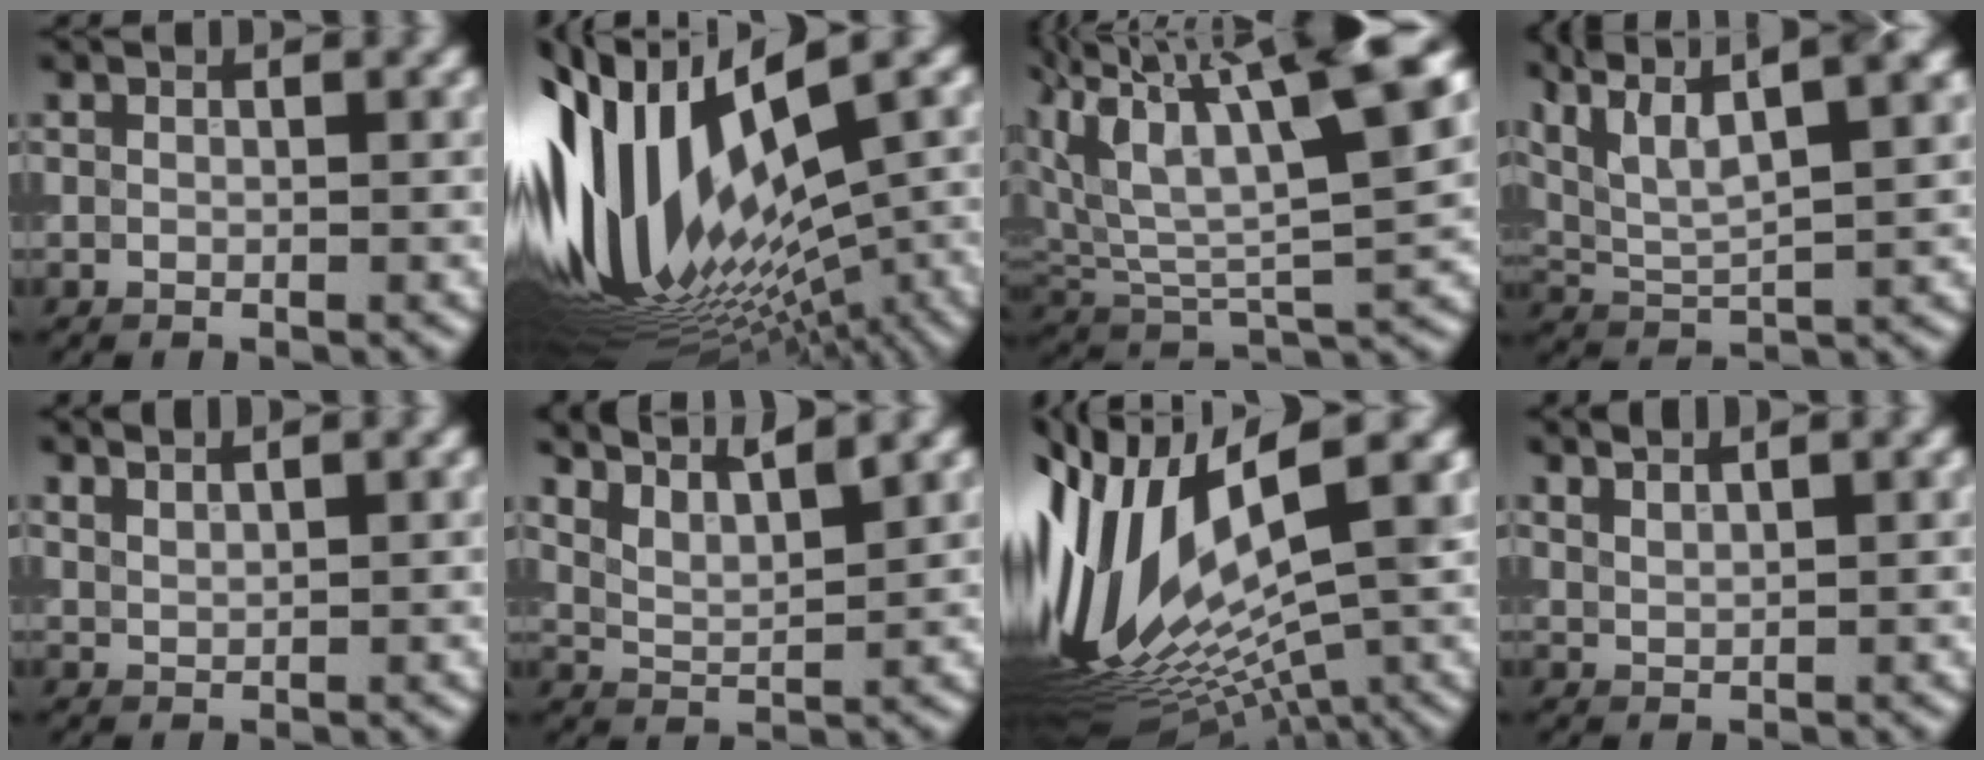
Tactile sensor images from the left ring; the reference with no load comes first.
{"total": 16.2, "force": [0.3, 7.2, 14.6], "torque": [-0.290, 0.000, 0.020]}
{"total": 12.7, "force": [6.7, 4.5, 9.7], "torque": [-0.175, 0.008, 0.124]}
{"total": 10.9, "force": [7.0, 3.6, 7.5], "torque": [-0.153, 0.035, 0.095]}
{"total": 2.1, "force": [1.8, 0.6, 0.9], "torque": [-0.004, 0.003, 0.025]}
{"total": 6.0, "force": [4.9, 1.7, 3.0], "torque": [-0.047, 0.026, 0.060]}
{"total": 16.6, "force": [2.4, 6.5, 15.1], "torque": [-0.309, 0.002, 0.059]}
{"total": 2.6, "force": [2.2, 0.7, 1.1], "torque": [-0.003, 0.007, 0.023]}